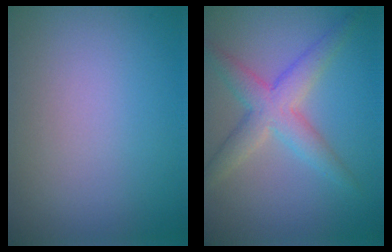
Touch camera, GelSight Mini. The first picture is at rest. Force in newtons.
{"total": 4.2, "press": 4.2, "slide": 0.0}